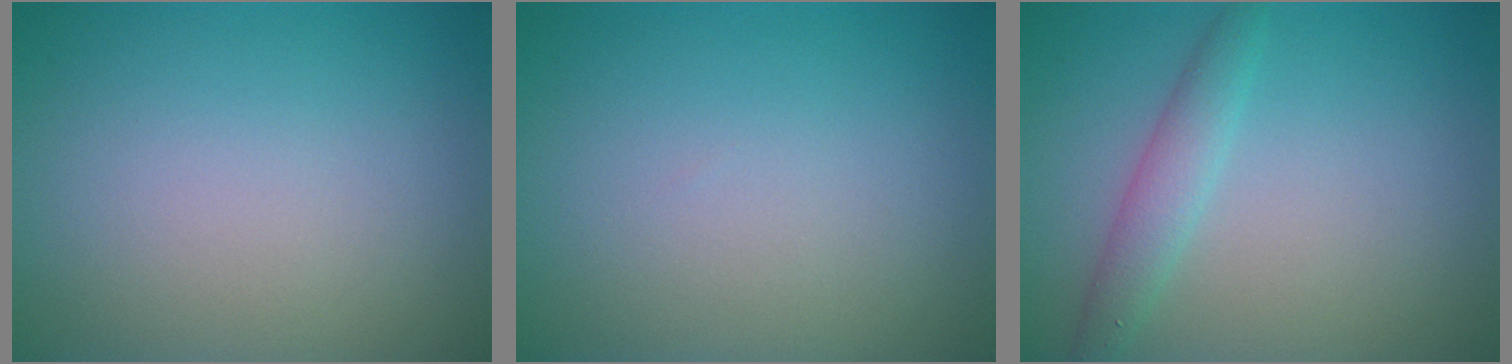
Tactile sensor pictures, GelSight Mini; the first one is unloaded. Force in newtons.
{"total": 0.0}
{"total": 2.3, "press": 2.3, "slide": 0.0}